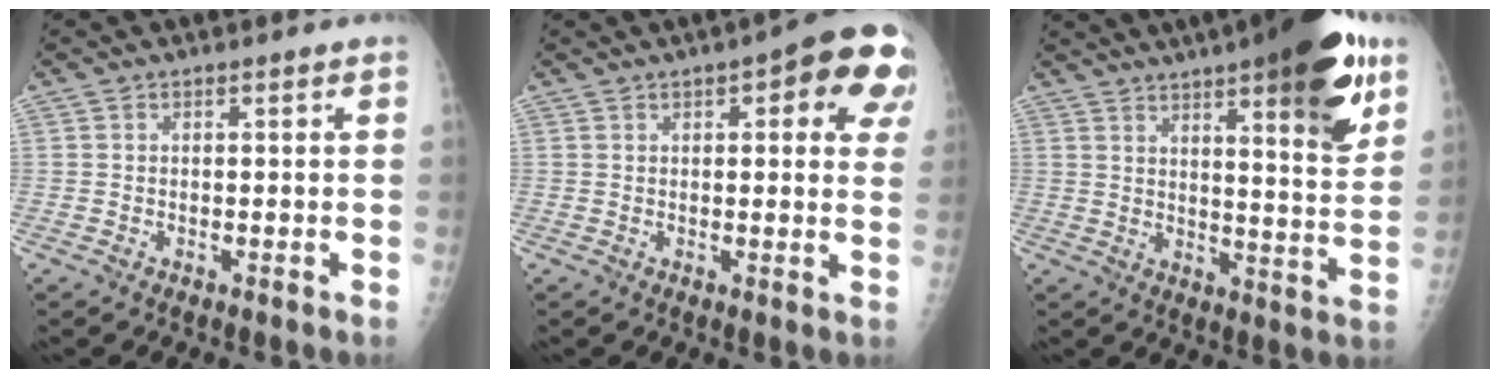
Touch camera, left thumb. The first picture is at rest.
{"total": 13.5, "force": [5.6, 4.7, 11.3], "torque": [-0.098, -0.009, 0.054]}
{"total": 20.8, "force": [11.6, 4.6, 16.6], "torque": [-0.211, -0.044, 0.164]}